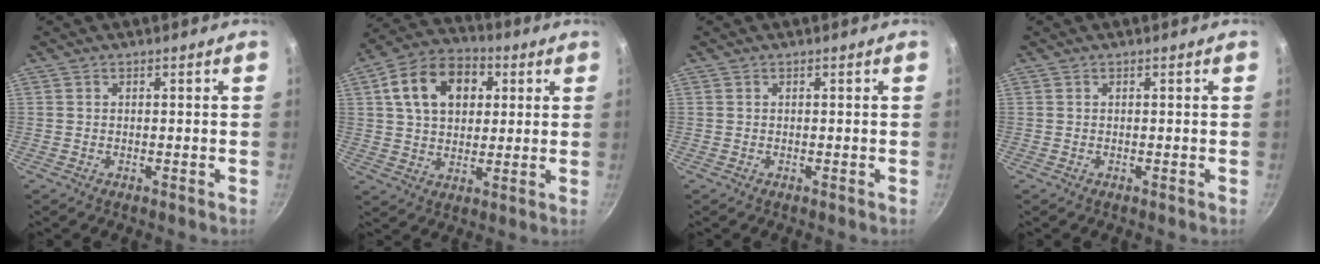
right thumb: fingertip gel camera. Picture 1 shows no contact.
{"total": 14.8, "force": [4.3, 10.4, 9.6], "torque": [-0.138, 0.014, 0.060]}
{"total": 0.0}
{"total": 0.0}